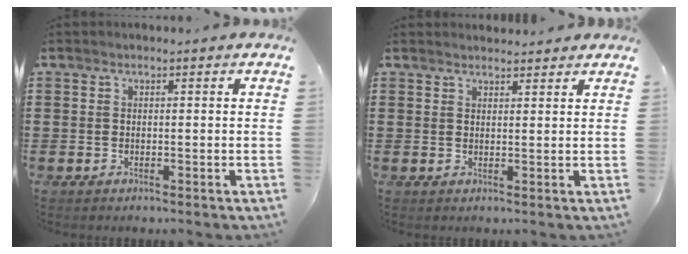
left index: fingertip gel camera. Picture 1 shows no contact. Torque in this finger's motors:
{"motor_torque": [0.13, -0.07, 0.05, -0.01]}